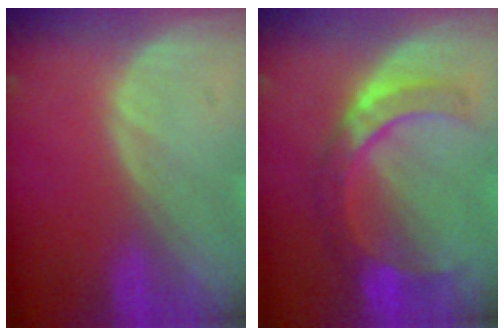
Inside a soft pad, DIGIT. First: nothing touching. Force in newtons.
{"total": 7.1, "press": 7.0, "slide": 0.9}